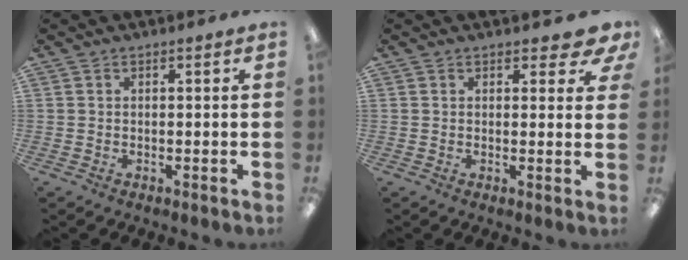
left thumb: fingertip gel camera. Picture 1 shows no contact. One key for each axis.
{"total": 3.7, "fx": 2.5, "fy": 1.9, "fz": 2.0, "tx": -0.012, "ty": -0.010, "tz": 0.040}